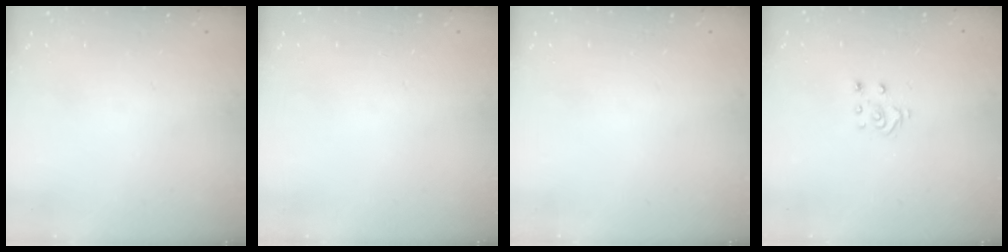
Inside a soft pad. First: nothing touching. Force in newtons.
{"total": 0.0}
{"total": 0.0}
{"total": 3.9, "press": 3.9, "slide": 0.1}